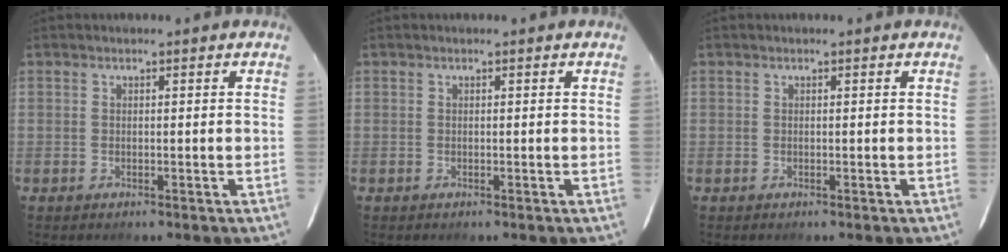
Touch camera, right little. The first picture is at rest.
{"total": 0.0}
{"total": 0.0}